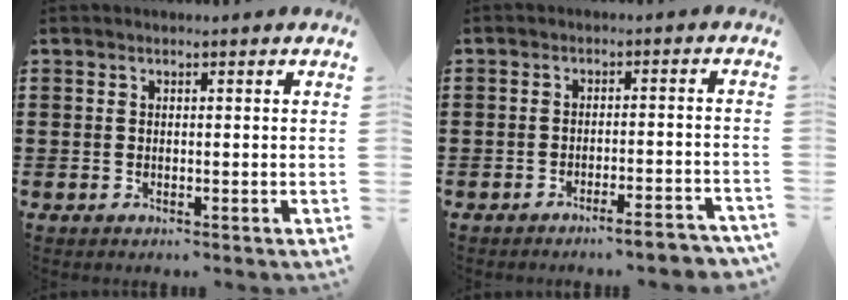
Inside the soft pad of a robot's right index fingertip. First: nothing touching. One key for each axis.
{"total": 3.4, "fx": -3.0, "fy": 0.0, "fz": 1.5, "tx": -0.025, "ty": -0.005, "tz": -0.058}